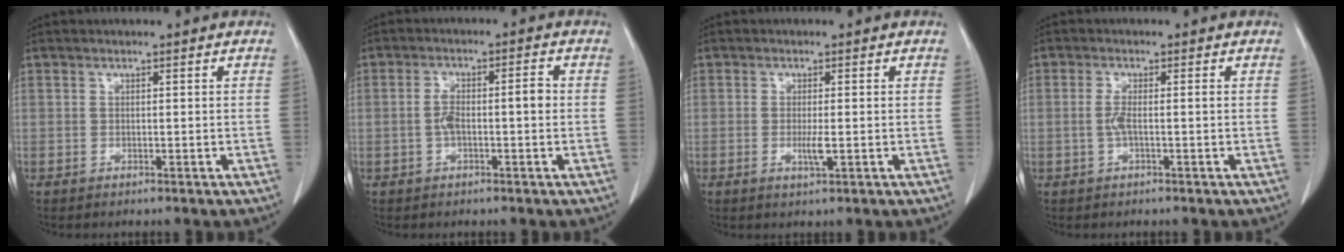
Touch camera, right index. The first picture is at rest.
{"total": 5.0, "force": [-0.5, 1.3, 4.8], "torque": [-0.093, 0.019, -0.009]}
{"total": 2.3, "force": [-0.5, 0.3, 2.3], "torque": [-0.045, -0.005, -0.008]}
{"total": 2.3, "force": [-0.4, 0.2, 2.2], "torque": [-0.050, 0.000, -0.010]}